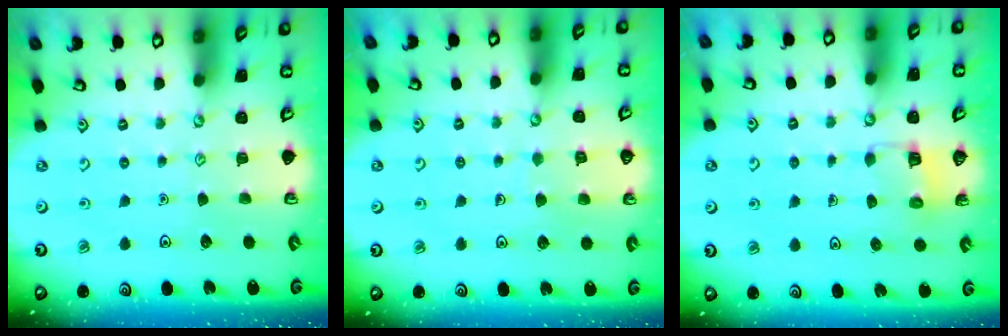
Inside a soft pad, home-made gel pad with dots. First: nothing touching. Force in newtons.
{"total": 5.1, "press": 5.1, "slide": 0.4}
{"total": 3.6, "press": 3.6, "slide": 0.1}